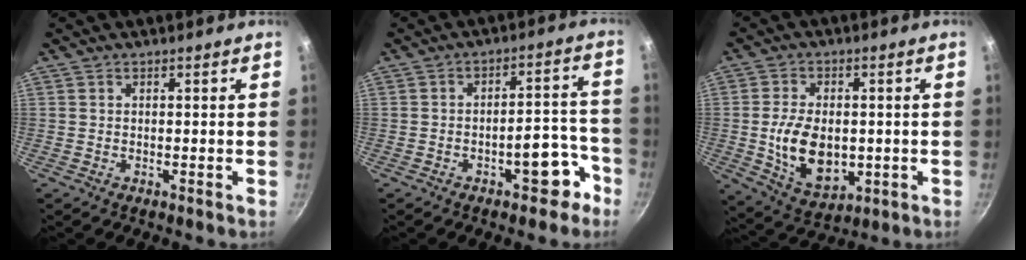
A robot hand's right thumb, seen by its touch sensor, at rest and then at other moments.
{"total": 8.7, "force": [-4.7, 4.1, 6.1], "torque": [-0.036, 0.059, -0.050]}
{"total": 12.7, "force": [-0.9, 8.2, 9.6], "torque": [-0.153, -0.007, -0.002]}